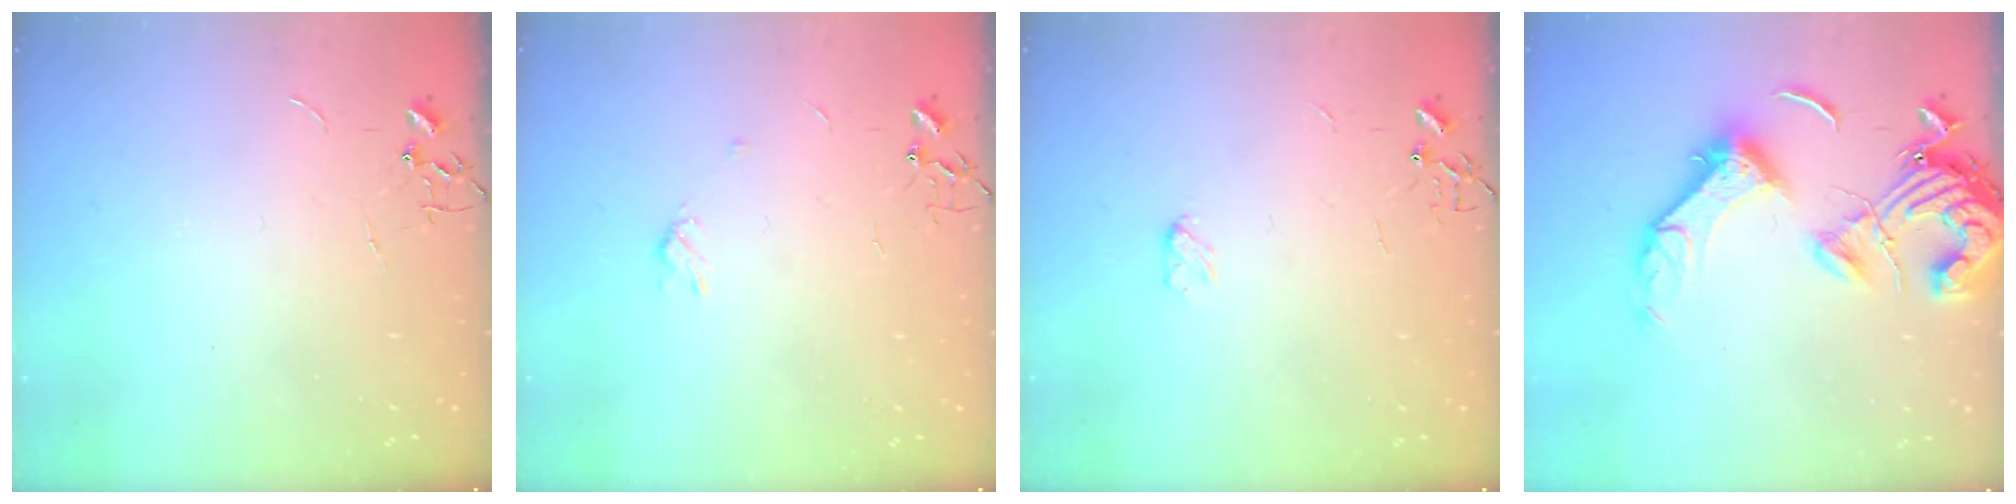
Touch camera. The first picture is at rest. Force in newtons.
{"total": 3.7, "press": 3.7, "slide": 0.6}
{"total": 3.3, "press": 3.3, "slide": 0.6}
{"total": 18.7, "press": 18.5, "slide": 2.5}